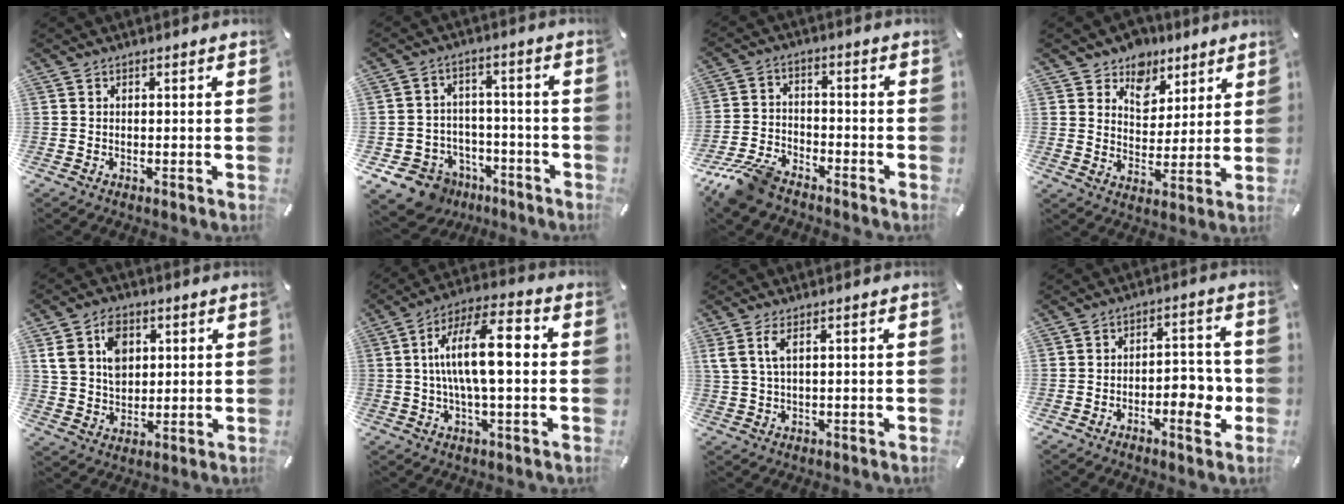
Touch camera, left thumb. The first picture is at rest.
{"total": 9.7, "force": [-5.9, 7.3, 2.3], "torque": [-0.053, 0.042, -0.101]}
{"total": 9.7, "force": [-7.9, 4.0, 4.0], "torque": [-0.086, 0.036, -0.153]}
{"total": 8.5, "force": [5.7, 6.2, 0.5], "torque": [-0.013, -0.053, 0.105]}
{"total": 9.9, "force": [3.3, 7.7, 5.3], "torque": [-0.112, 0.006, 0.058]}
{"total": 14.9, "force": [1.1, 5.2, 13.9], "torque": [-0.256, 0.006, 0.017]}
{"total": 4.0, "force": [1.6, 1.2, 3.4], "torque": [-0.080, 0.000, 0.024]}
{"total": 8.1, "force": [-3.0, 3.9, 6.4], "torque": [-0.081, 0.014, -0.049]}